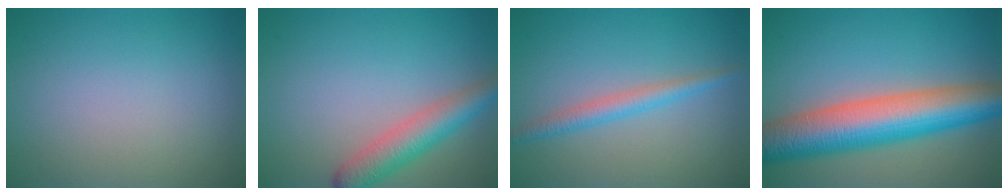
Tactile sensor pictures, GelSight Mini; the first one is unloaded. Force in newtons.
{"total": 4.4, "press": 4.4, "slide": 0.2}
{"total": 2.3, "press": 2.3, "slide": 0.1}
{"total": 10.6, "press": 10.6, "slide": 0.3}